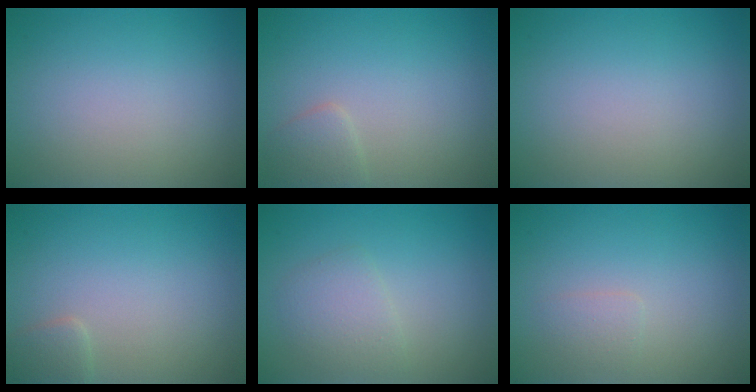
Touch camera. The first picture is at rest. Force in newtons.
{"total": 1.5, "press": 1.5, "slide": 0.0}
{"total": 0.0}
{"total": 1.4, "press": 1.4, "slide": 0.1}
{"total": 2.2, "press": 2.2, "slide": 0.0}
{"total": 1.0, "press": 1.0, "slide": 0.1}